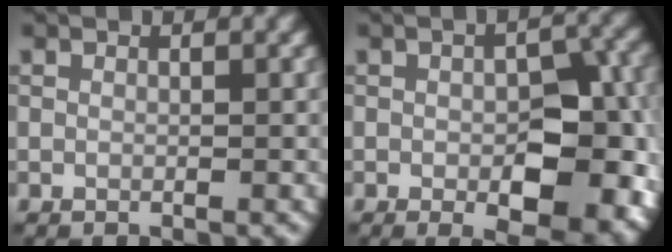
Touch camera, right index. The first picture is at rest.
{"total": 10.4, "force": [-2.5, 5.4, 8.6], "torque": [-0.103, -0.014, -0.024]}